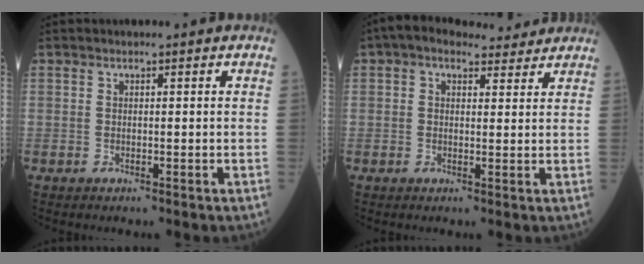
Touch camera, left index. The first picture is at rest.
{"total": 6.1, "force": [4.9, 2.8, 2.3], "torque": [-0.036, 0.030, 0.071]}